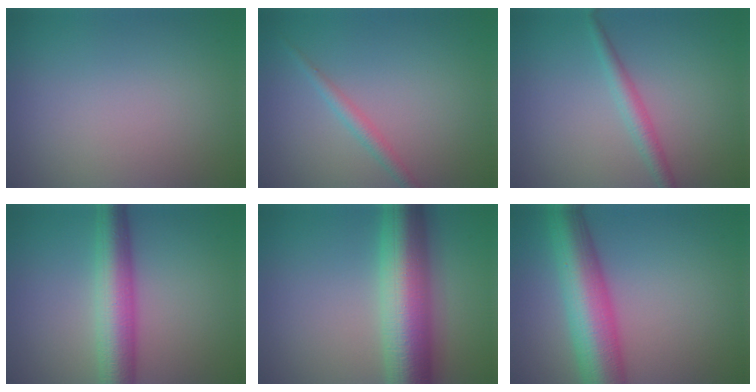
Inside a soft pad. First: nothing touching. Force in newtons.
{"total": 1.5, "press": 1.5, "slide": 0.1}
{"total": 2.1, "press": 2.1, "slide": 0.1}
{"total": 6.4, "press": 6.4, "slide": 0.0}
{"total": 10.7, "press": 10.7, "slide": 0.0}
{"total": 9.4, "press": 9.4, "slide": 0.3}